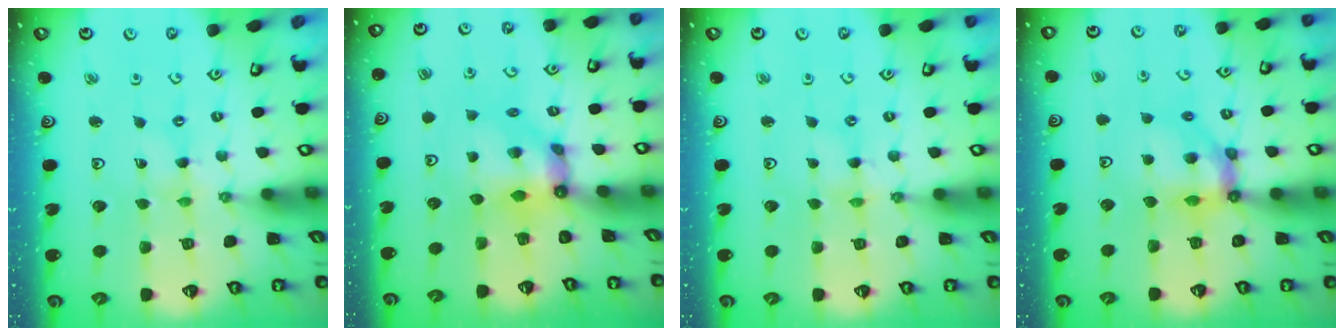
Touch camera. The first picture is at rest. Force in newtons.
{"total": 7.3, "press": 7.3, "slide": 0.4}
{"total": 1.0, "press": 0.9, "slide": 0.2}
{"total": 9.0, "press": 8.9, "slide": 1.7}